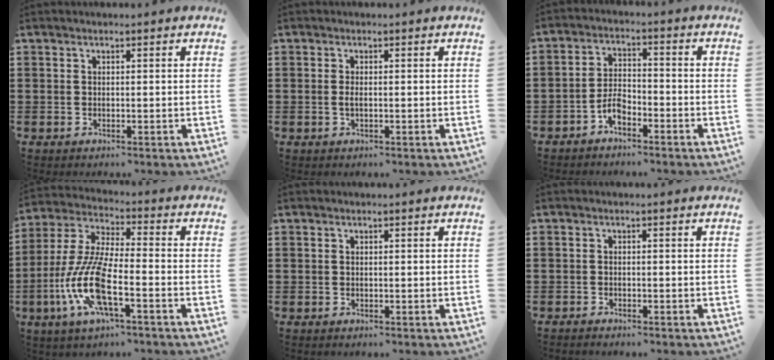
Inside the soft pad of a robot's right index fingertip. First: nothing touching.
{"total": 1.0, "force": [-0.1, 0.3, 1.0], "torque": [-0.019, 0.000, -0.003]}
{"total": 4.0, "force": [-2.6, 1.9, 2.3], "torque": [-0.057, 0.004, -0.053]}
{"total": 11.3, "force": [-4.6, 3.0, 9.9], "torque": [-0.247, -0.020, -0.095]}
{"total": 0.0}
{"total": 0.9, "force": [-0.9, 0.0, 0.0], "torque": [-0.004, -0.001, -0.018]}